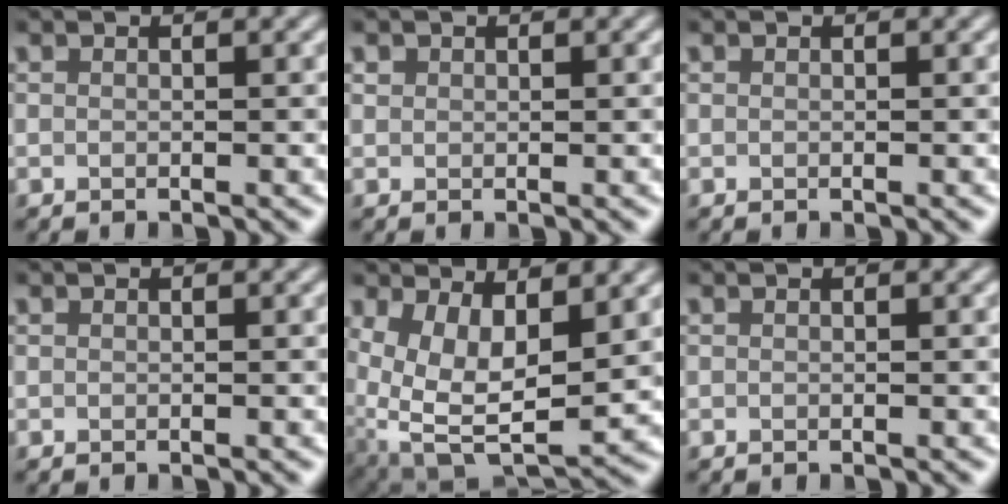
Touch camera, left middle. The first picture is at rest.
{"total": 0.5, "force": [0.3, 0.4, 0.0], "torque": [0.002, -0.001, 0.007]}
{"total": 0.0}
{"total": 0.0}
{"total": 10.8, "force": [1.5, 5.9, 8.9], "torque": [-0.164, -0.025, 0.045]}
{"total": 0.0}